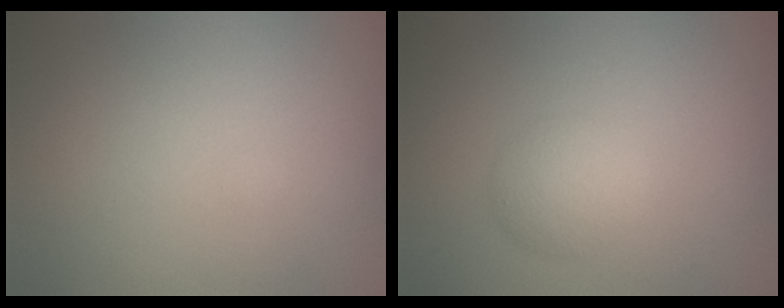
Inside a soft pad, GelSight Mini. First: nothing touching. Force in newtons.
{"total": 2.6, "press": 2.6, "slide": 0.1}